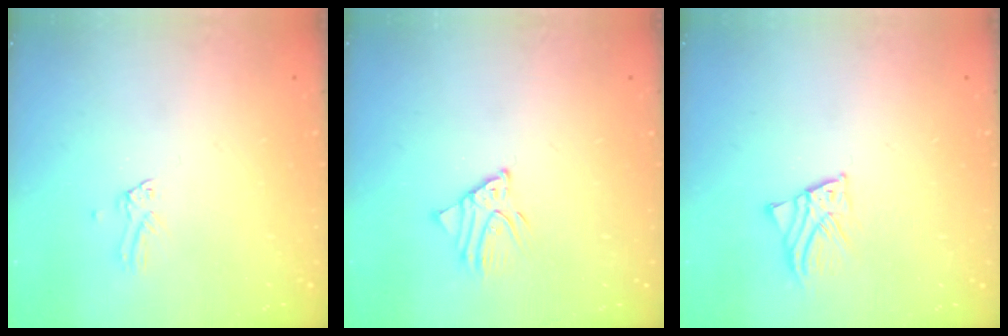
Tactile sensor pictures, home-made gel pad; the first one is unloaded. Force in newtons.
{"total": 3.3, "press": 3.2, "slide": 0.3}
{"total": 2.5, "press": 2.5, "slide": 0.3}